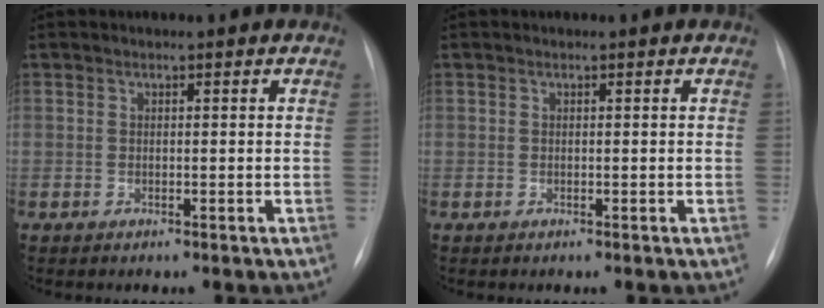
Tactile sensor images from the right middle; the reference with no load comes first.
{"total": 0.0}